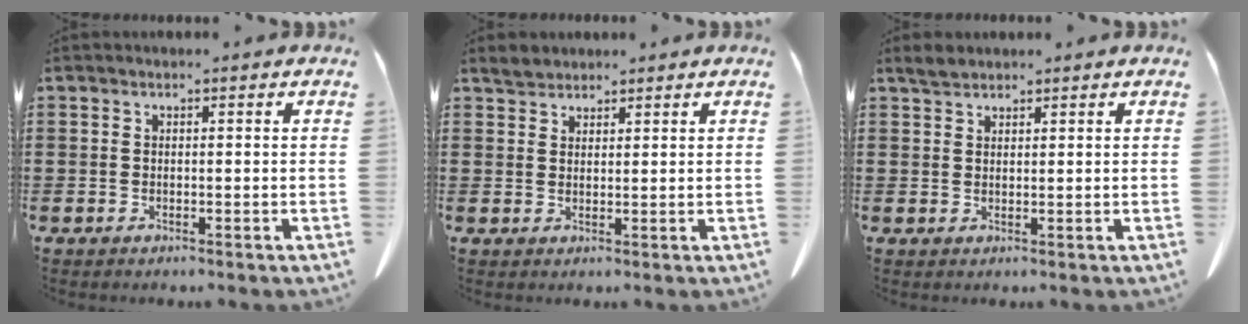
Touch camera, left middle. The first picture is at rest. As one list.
[{"total": 2.2, "force": [2.0, 0.7, 0.4], "torque": [-0.013, 0.005, 0.040]}, {"total": 2.0, "force": [1.8, 0.6, 0.7], "torque": [-0.018, 0.005, 0.035]}]